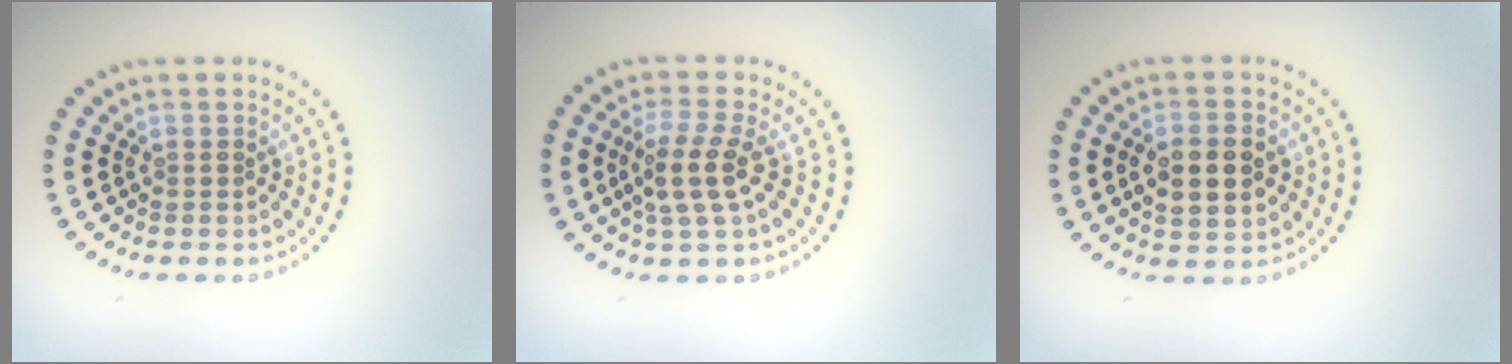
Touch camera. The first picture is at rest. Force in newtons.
{"total": 3.3, "press": 2.8, "slide": 1.6}
{"total": 4.7, "press": 4.7, "slide": 0.4}